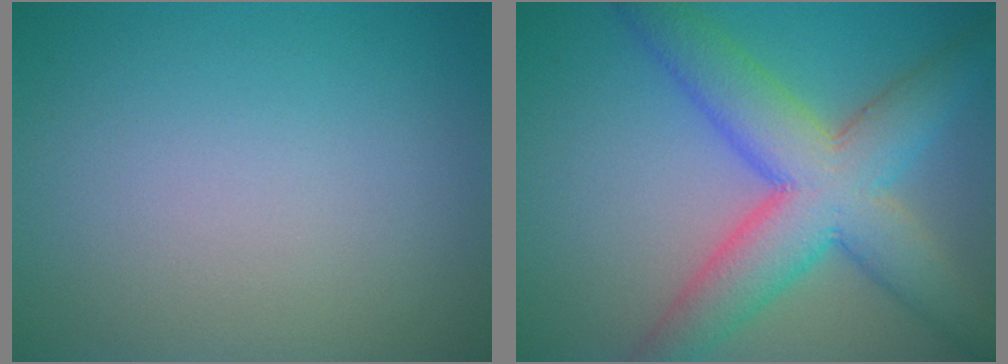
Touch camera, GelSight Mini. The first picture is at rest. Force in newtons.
{"total": 9.2, "press": 9.2, "slide": 0.2}